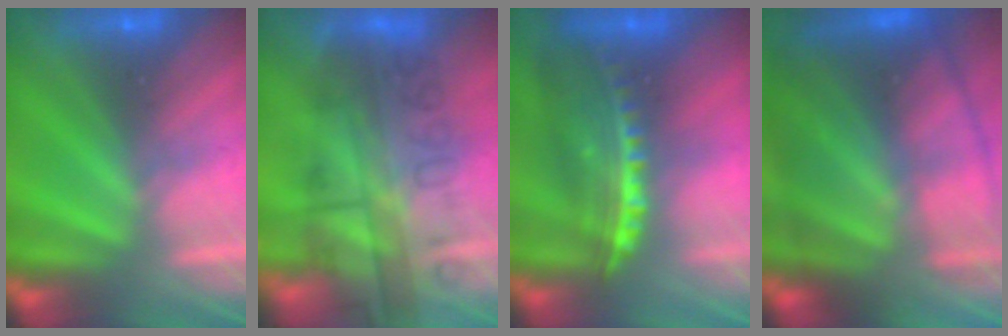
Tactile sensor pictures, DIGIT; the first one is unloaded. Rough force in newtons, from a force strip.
{"total": 8.8}
{"total": 6.5}
{"total": 7.2}